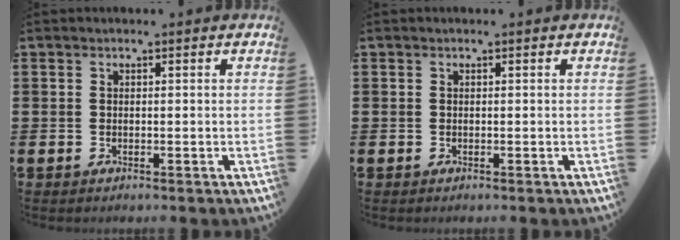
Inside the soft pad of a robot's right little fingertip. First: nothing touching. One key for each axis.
{"total": 0.0}